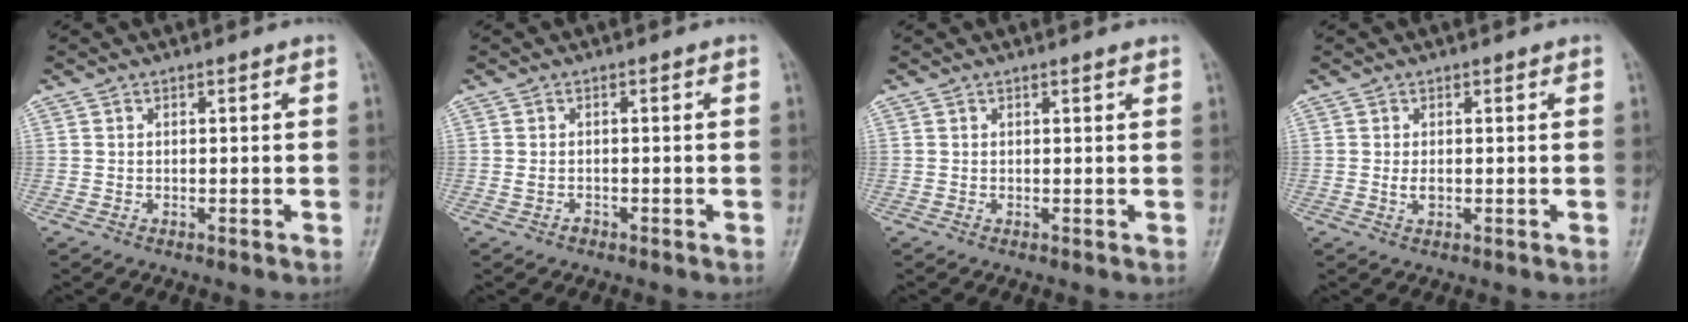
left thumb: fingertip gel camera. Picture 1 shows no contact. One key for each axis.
{"total": 1.0, "fx": -0.5, "fy": 0.7, "fz": 0.5, "tx": -0.014, "ty": 0.008, "tz": -0.006}
{"total": 0.7, "fx": 0.5, "fy": 0.0, "fz": 0.4, "tx": -0.009, "ty": -0.003, "tz": 0.008}
{"total": 1.5, "fx": 0.1, "fy": 0.9, "fz": 1.2, "tx": -0.021, "ty": -0.003, "tz": 0.003}